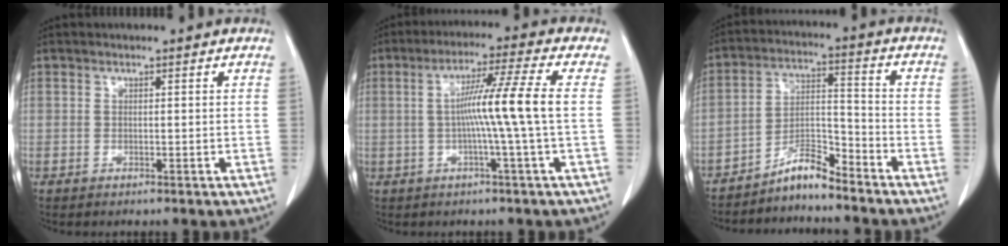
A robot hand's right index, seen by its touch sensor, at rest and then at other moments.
{"total": 8.7, "force": [-0.3, -2.1, 8.5], "torque": [-0.149, 0.010, -0.002]}
{"total": 5.9, "force": [-5.4, 1.0, 2.4], "torque": [-0.040, 0.014, -0.098]}